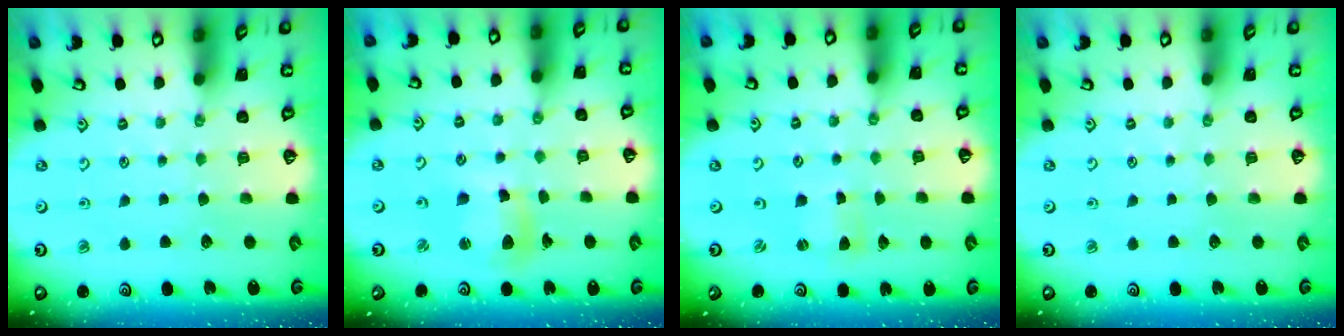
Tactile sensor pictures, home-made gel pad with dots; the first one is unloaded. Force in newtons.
{"total": 10.7, "press": 10.6, "slide": 1.4}
{"total": 0.0}
{"total": 0.0}